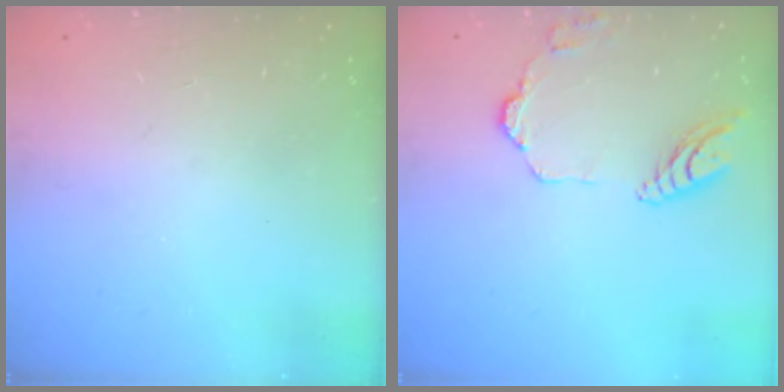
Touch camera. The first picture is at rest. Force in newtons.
{"total": 12.1, "press": 12.0, "slide": 1.5}